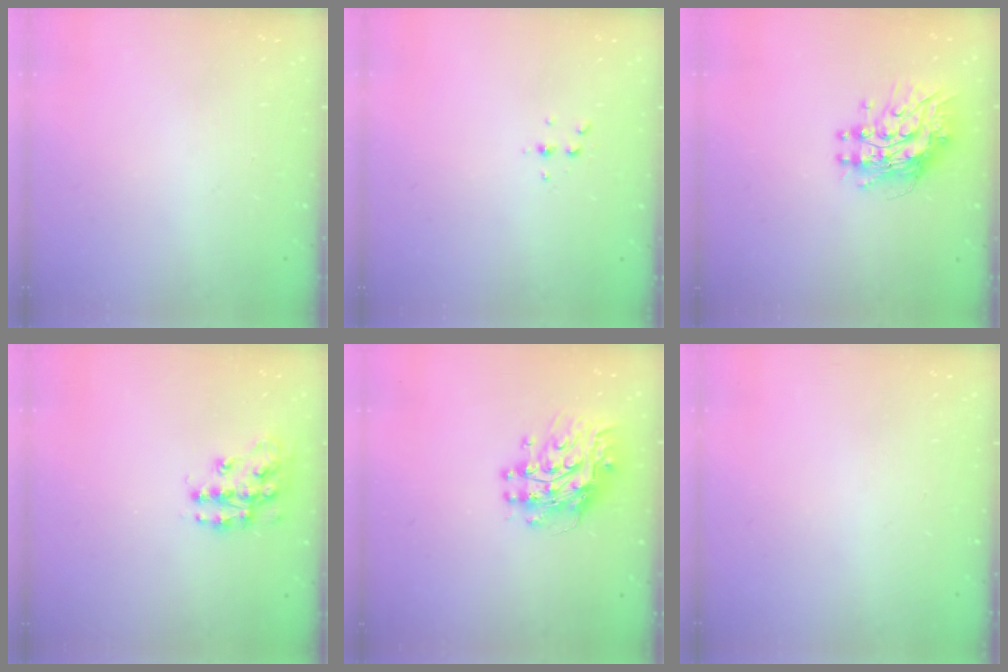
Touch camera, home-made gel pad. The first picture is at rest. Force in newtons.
{"total": 3.7, "press": 3.6, "slide": 0.5}
{"total": 11.4, "press": 11.3, "slide": 1.0}
{"total": 12.2, "press": 12.1, "slide": 0.6}
{"total": 10.7, "press": 10.7, "slide": 0.9}
{"total": 0.0}